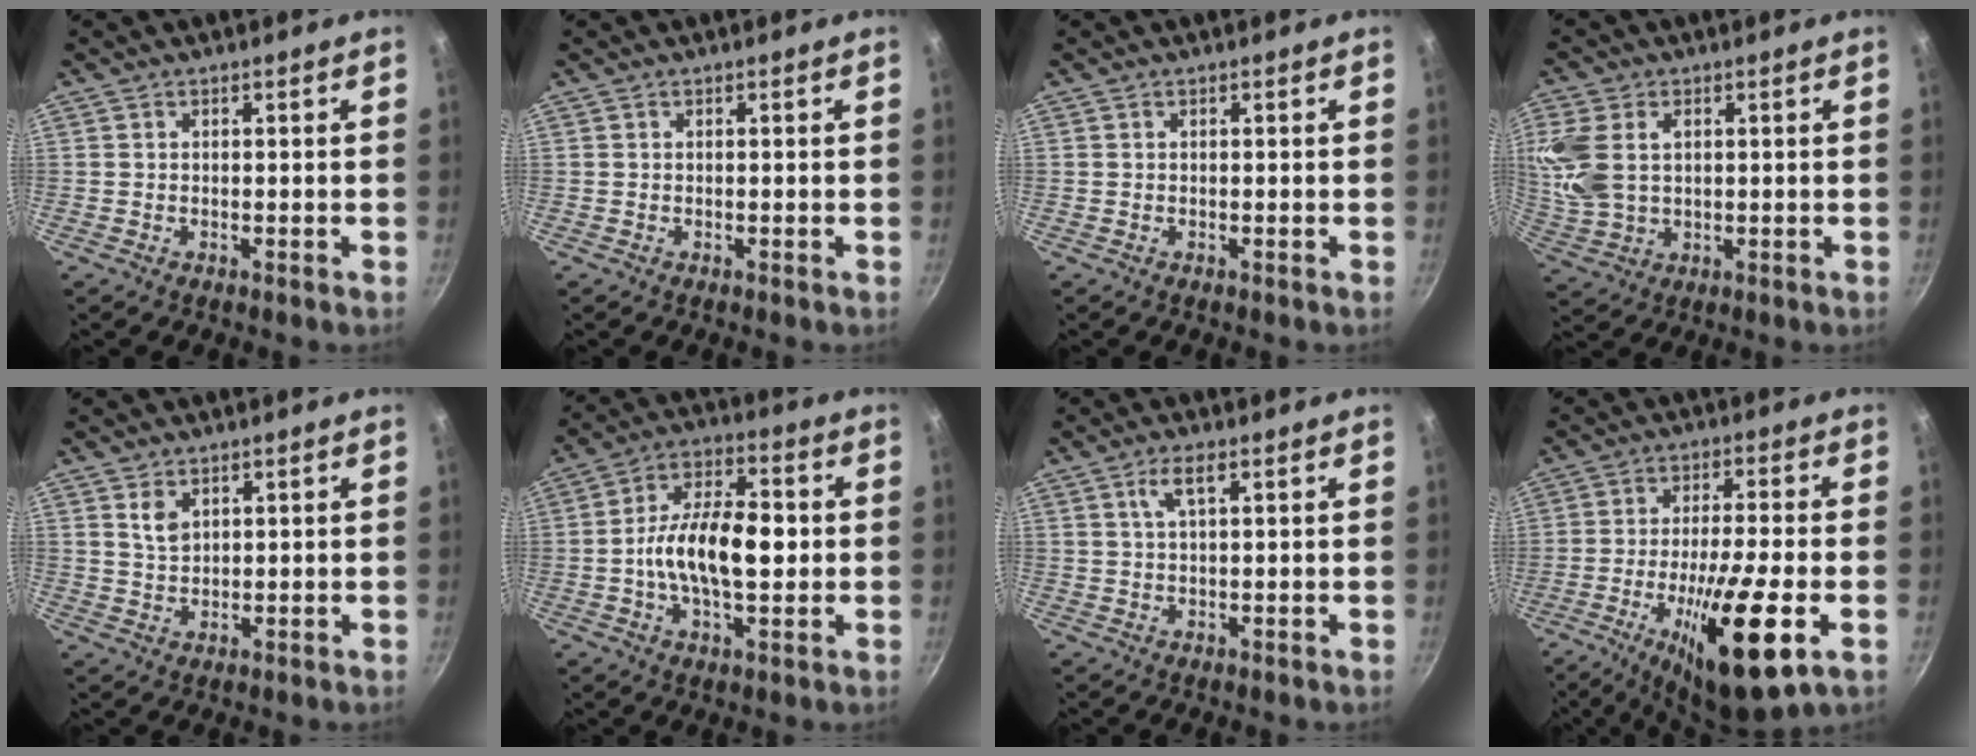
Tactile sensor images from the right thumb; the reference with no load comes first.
{"total": 0.0}
{"total": 0.0}
{"total": 10.4, "force": [2.4, 7.1, 7.3], "torque": [-0.154, -0.005, 0.054]}
{"total": 3.5, "force": [1.7, 2.2, 2.1], "torque": [-0.033, -0.009, 0.038]}
{"total": 14.3, "force": [-0.6, 7.1, 12.3], "torque": [-0.193, 0.026, -0.022]}
{"total": 3.7, "force": [1.6, 1.1, 3.1], "torque": [-0.060, 0.002, 0.034]}
{"total": 17.7, "force": [-6.1, 3.7, 16.2], "torque": [-0.268, 0.014, -0.097]}